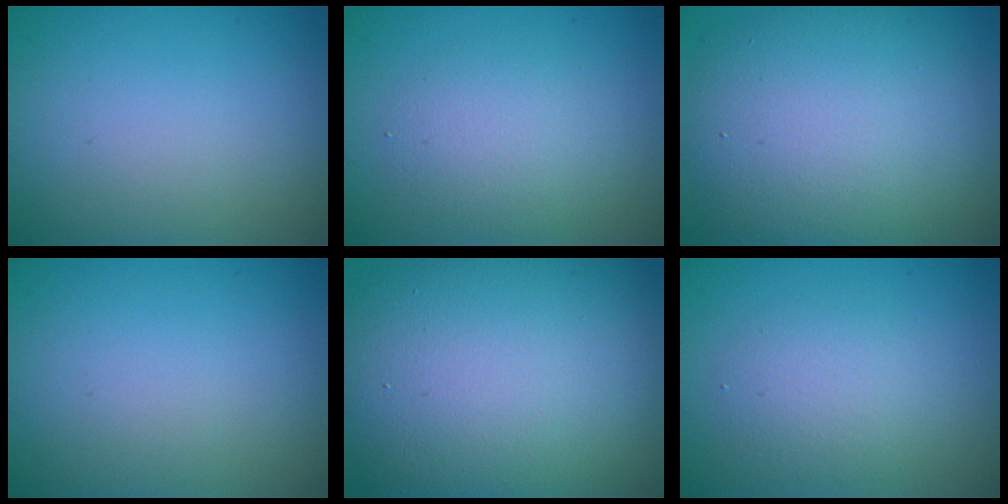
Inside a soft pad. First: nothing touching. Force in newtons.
{"total": 3.0, "press": 3.0, "slide": 0.2}
{"total": 10.3, "press": 10.3, "slide": 0.4}
{"total": 0.0}
{"total": 15.6, "press": 15.6, "slide": 0.9}
{"total": 2.7, "press": 2.6, "slide": 0.3}